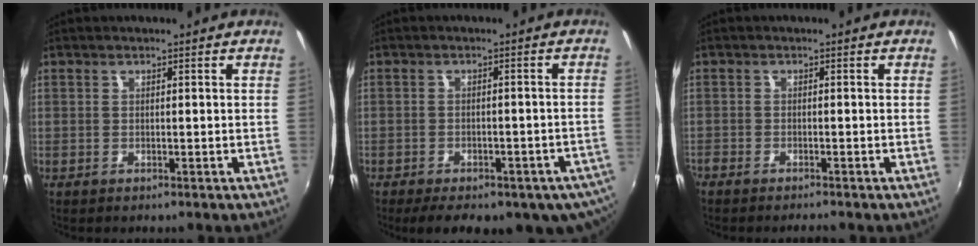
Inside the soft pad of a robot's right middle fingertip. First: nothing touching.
{"total": 14.6, "force": [-9.9, 6.5, 8.5], "torque": [-0.160, -0.035, -0.119]}
{"total": 2.1, "force": [-2.0, 0.1, 0.6], "torque": [-0.021, -0.012, -0.041]}